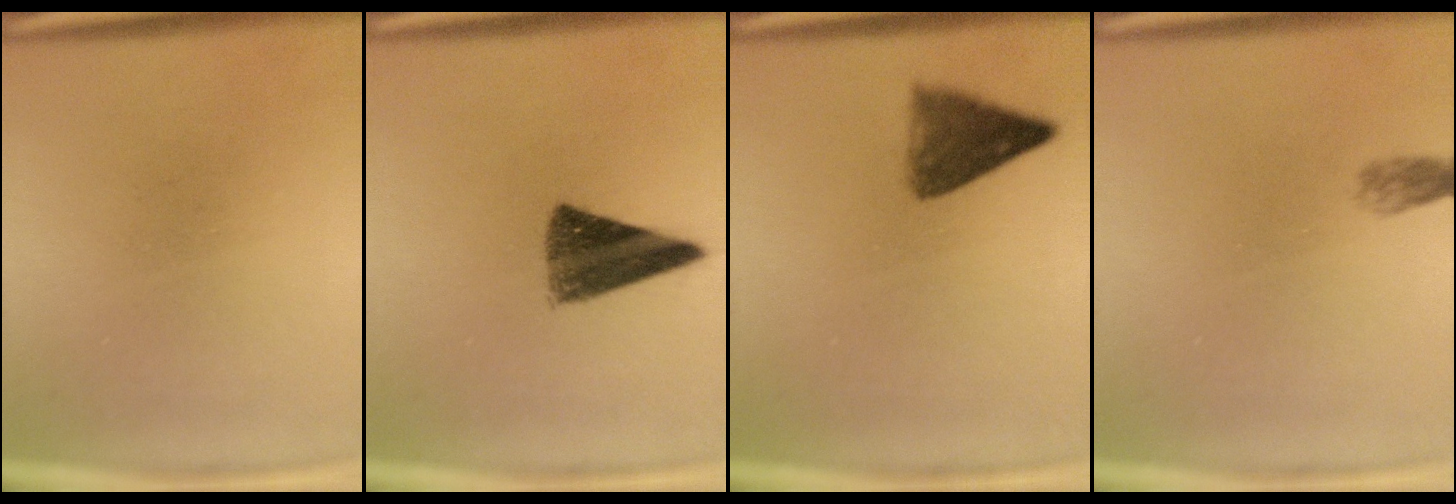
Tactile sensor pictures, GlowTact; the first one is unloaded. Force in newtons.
{"total": 9.6}
{"total": 5.4}
{"total": 1.5}